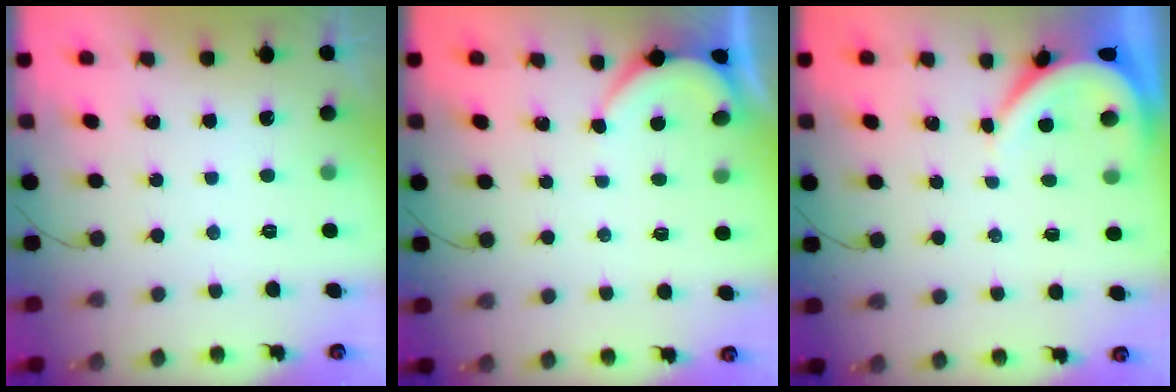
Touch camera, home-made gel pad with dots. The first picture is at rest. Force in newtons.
{"total": 1.7, "press": 1.6, "slide": 0.4}
{"total": 3.7, "press": 3.6, "slide": 0.5}